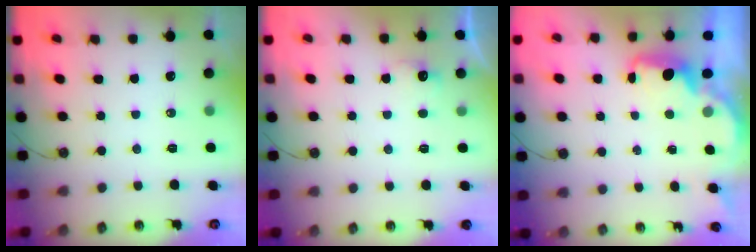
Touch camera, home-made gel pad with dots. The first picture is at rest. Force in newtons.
{"total": 5.1, "press": 4.9, "slide": 1.0}
{"total": 1.9, "press": 1.8, "slide": 0.5}